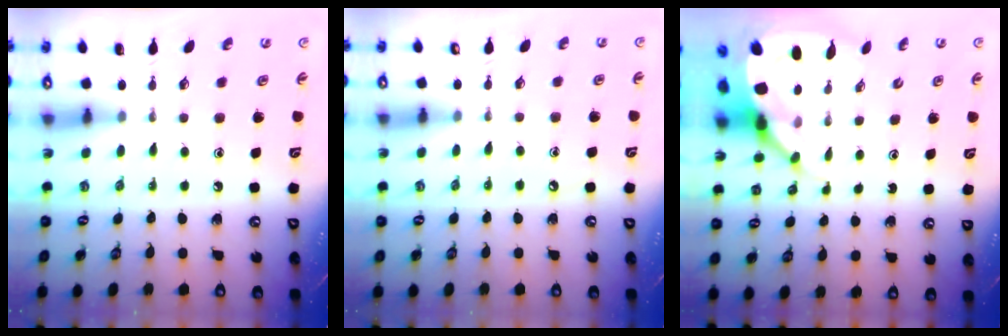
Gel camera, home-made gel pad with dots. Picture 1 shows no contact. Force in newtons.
{"total": 2.7, "press": 2.7, "slide": 0.3}
{"total": 9.2, "press": 9.1, "slide": 1.2}